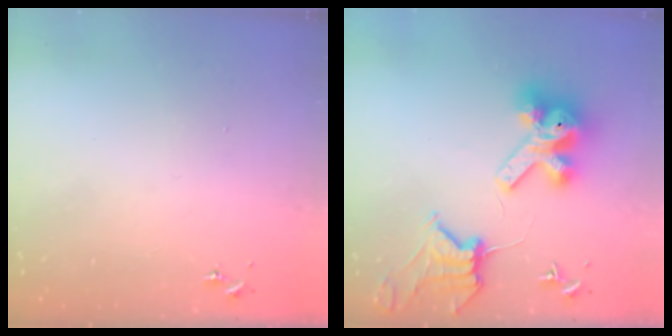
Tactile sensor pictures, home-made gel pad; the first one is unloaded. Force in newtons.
{"total": 18.0, "press": 17.9, "slide": 2.0}